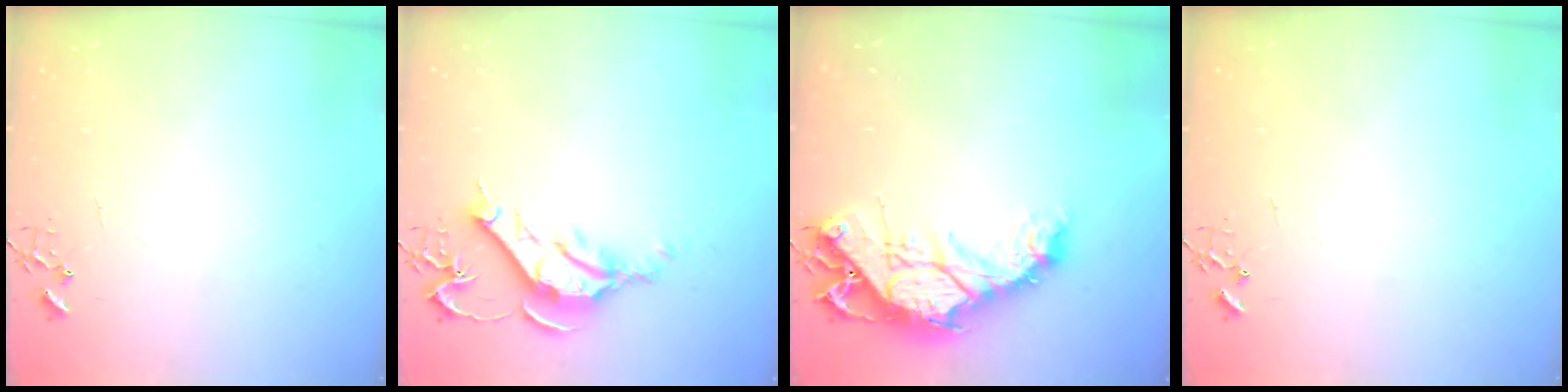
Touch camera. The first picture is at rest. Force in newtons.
{"total": 12.1, "press": 12.0, "slide": 1.4}
{"total": 16.7, "press": 16.6, "slide": 1.7}
{"total": 0.0}